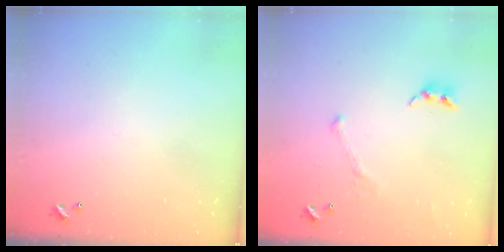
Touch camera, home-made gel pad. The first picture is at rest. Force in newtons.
{"total": 3.9, "press": 3.8, "slide": 0.7}